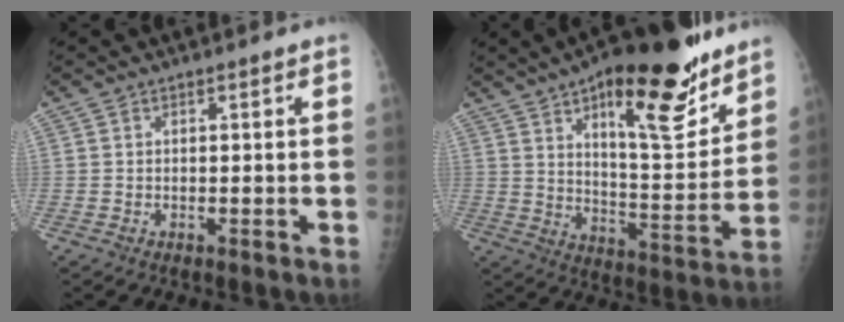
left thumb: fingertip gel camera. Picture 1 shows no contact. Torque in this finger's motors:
{"motor_torque": [0.45, 0.76, 1.45, -1.33, 0.18]}